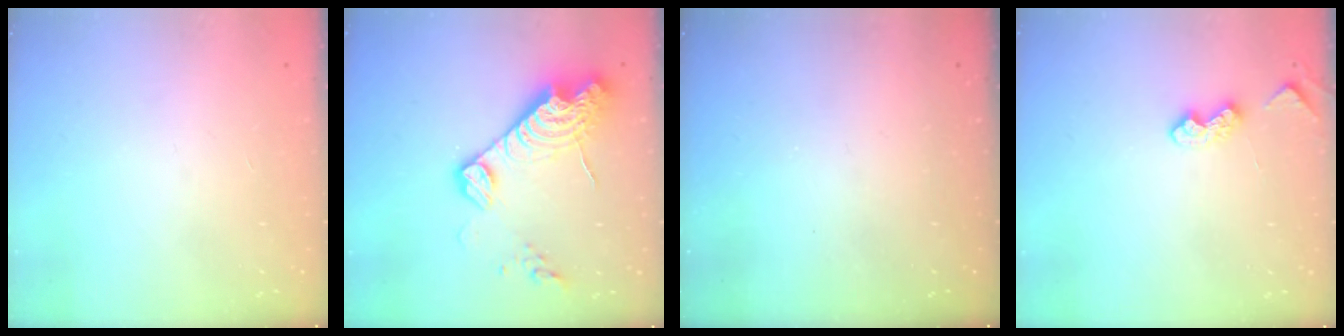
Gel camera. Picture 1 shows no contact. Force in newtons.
{"total": 15.2, "press": 15.2, "slide": 1.3}
{"total": 0.0}
{"total": 4.5, "press": 4.5, "slide": 0.6}